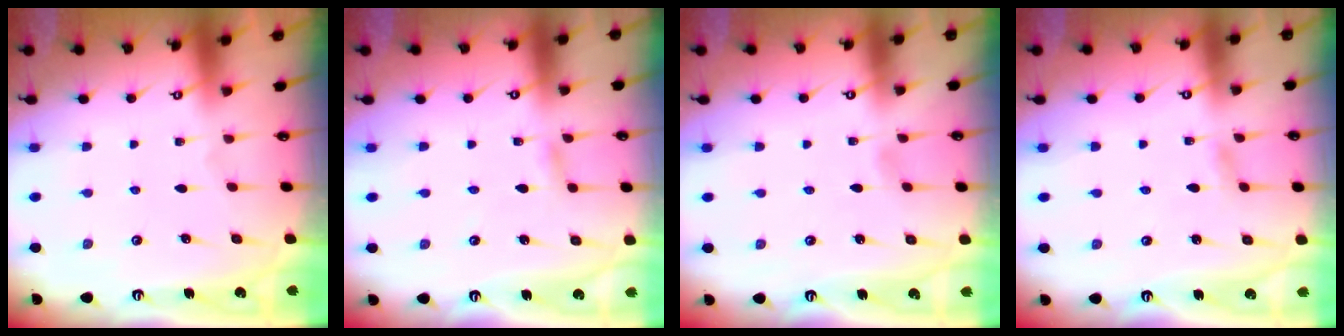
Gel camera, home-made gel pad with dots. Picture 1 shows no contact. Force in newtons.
{"total": 2.9, "press": 2.9, "slide": 0.4}
{"total": 1.8, "press": 1.7, "slide": 0.2}
{"total": 3.0, "press": 3.0, "slide": 0.3}